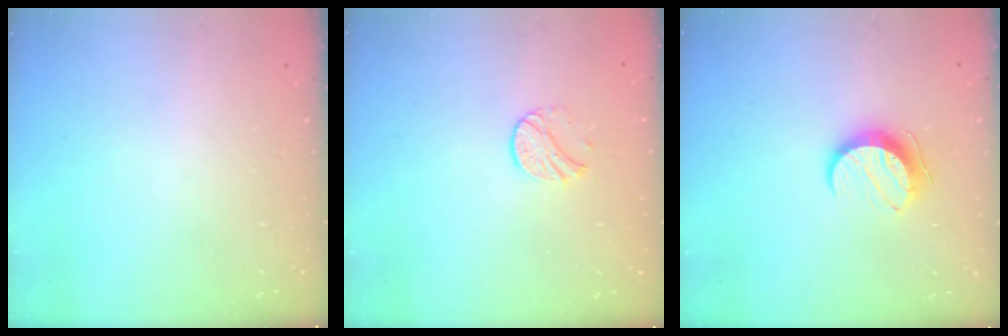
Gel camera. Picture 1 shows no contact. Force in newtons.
{"total": 7.5, "press": 7.5, "slide": 0.8}
{"total": 10.3, "press": 10.2, "slide": 0.5}